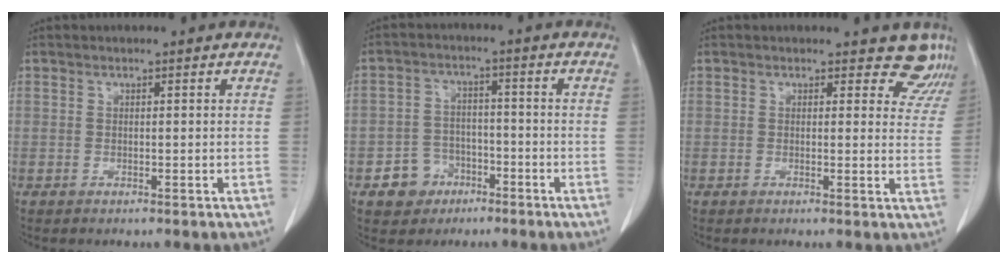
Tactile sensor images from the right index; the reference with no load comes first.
{"total": 5.9, "force": [-2.9, 5.1, 1.1], "torque": [-0.017, 0.016, -0.042]}
{"total": 5.3, "force": [4.7, 2.4, 0.4], "torque": [0.028, -0.023, 0.027]}